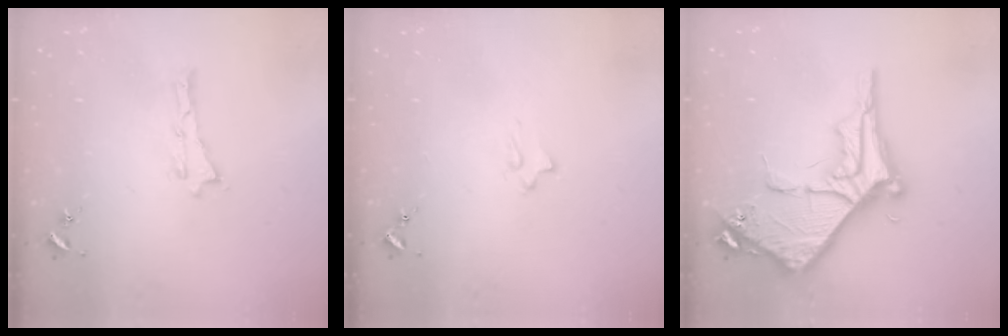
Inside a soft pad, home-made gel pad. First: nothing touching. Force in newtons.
{"total": 2.0, "press": 2.0, "slide": 0.4}
{"total": 8.7, "press": 8.7, "slide": 1.0}